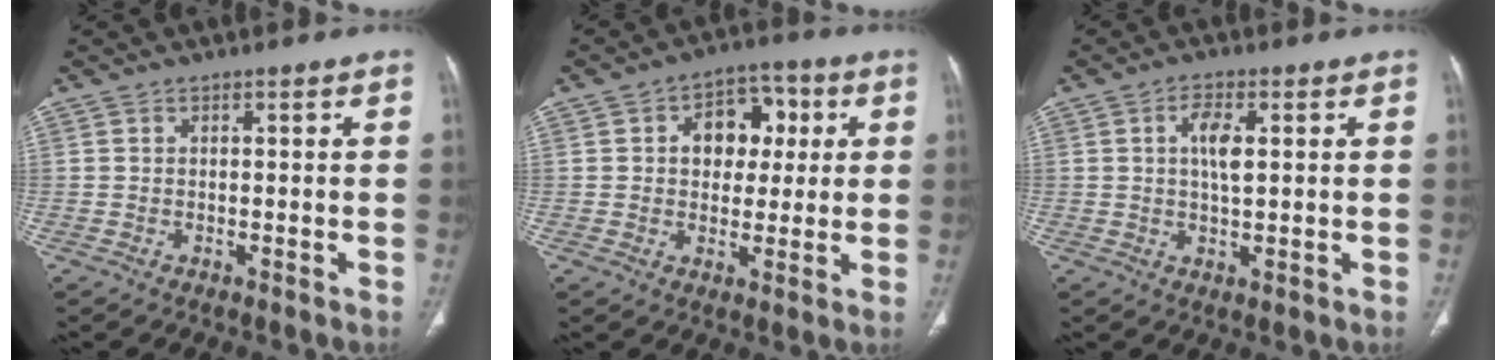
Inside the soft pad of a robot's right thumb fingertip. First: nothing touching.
{"total": 10.0, "force": [2.0, 7.3, 6.5], "torque": [-0.047, 0.012, 0.026]}
{"total": 5.1, "force": [1.1, 2.0, 4.6], "torque": [-0.082, -0.006, 0.017]}